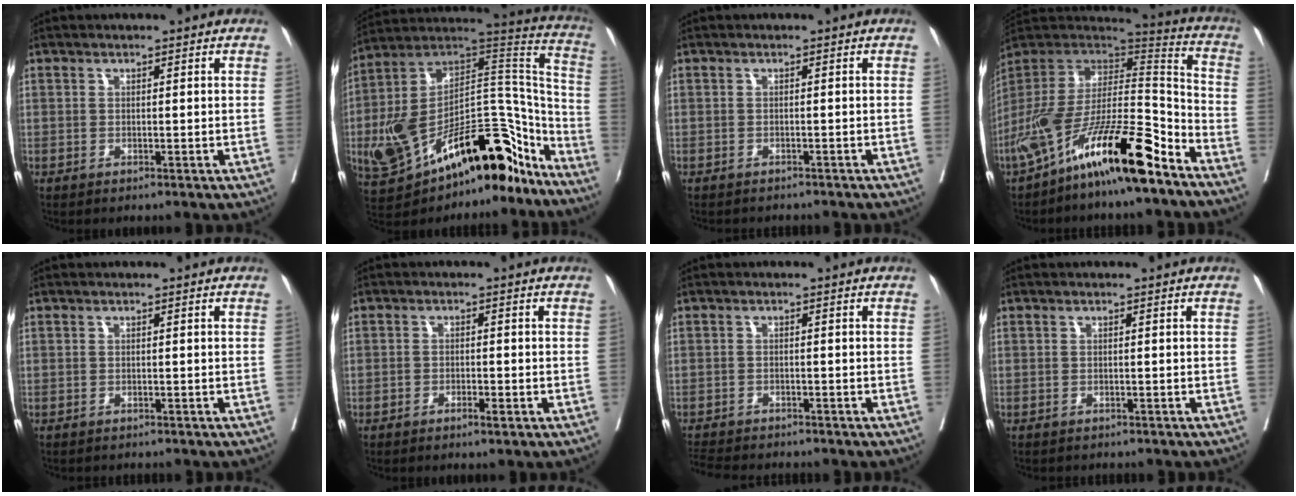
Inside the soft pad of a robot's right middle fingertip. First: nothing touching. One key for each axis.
{"total": 29.3, "fx": -16.7, "fy": 10.0, "fz": 21.9, "tx": -0.337, "ty": 0.026, "tz": -0.260}
{"total": 4.4, "fx": -4.1, "fy": 1.2, "fz": 1.0, "tx": -0.017, "ty": -0.005, "tz": -0.048}
{"total": 20.7, "fx": -14.0, "fy": 2.9, "fz": 14.9, "tx": -0.289, "ty": -0.011, "tz": -0.254}
{"total": 2.8, "fx": -2.7, "fy": 0.7, "fz": 0.6, "tx": -0.014, "ty": -0.005, "tz": -0.034}
{"total": 1.8, "fx": -1.2, "fy": 0.5, "fz": 1.2, "tx": -0.021, "ty": 0.002, "tz": -0.020}
{"total": 9.5, "fx": -8.7, "fy": 2.1, "fz": 3.3, "tx": -0.066, "ty": -0.013, "tz": -0.124}
{"total": 3.5, "fx": -3.3, "fy": 1.0, "fz": 0.8, "tx": -0.016, "ty": -0.004, "tz": -0.040}